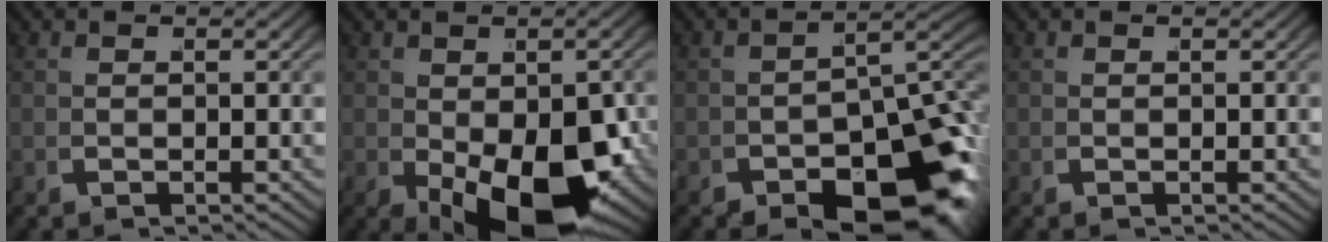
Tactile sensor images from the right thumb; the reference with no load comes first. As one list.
[{"total": 11.3, "force": [-2.5, 6.1, 9.1], "torque": [-0.160, -0.050, -0.006]}, {"total": 12.4, "force": [-4.7, 6.4, 9.5], "torque": [-0.114, -0.030, -0.056]}, {"total": 0.0}]